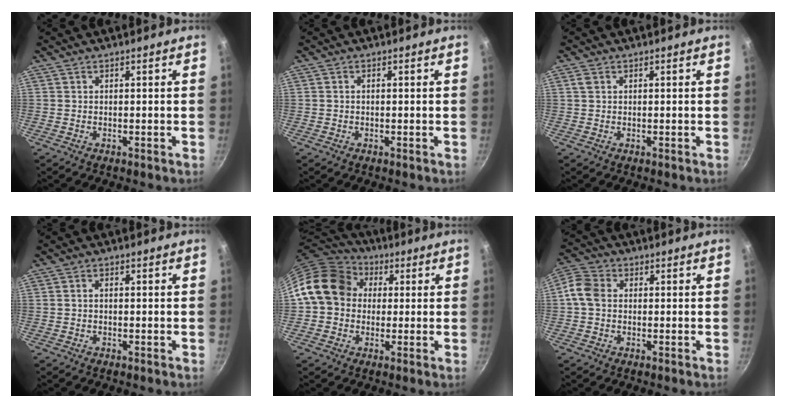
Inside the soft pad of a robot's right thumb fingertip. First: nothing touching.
{"total": 0.6, "force": [-0.1, 0.4, 0.4], "torque": [-0.009, 0.005, -0.002]}
{"total": 1.4, "force": [0.5, 1.1, 0.7], "torque": [-0.014, 0.001, 0.007]}
{"total": 1.2, "force": [-0.2, 0.8, 0.8], "torque": [-0.016, 0.010, -0.004]}
{"total": 13.9, "force": [2.0, 11.7, 7.3], "torque": [-0.098, 0.029, 0.019]}
{"total": 6.2, "force": [0.0, 5.0, 3.6], "torque": [-0.061, 0.013, -0.018]}